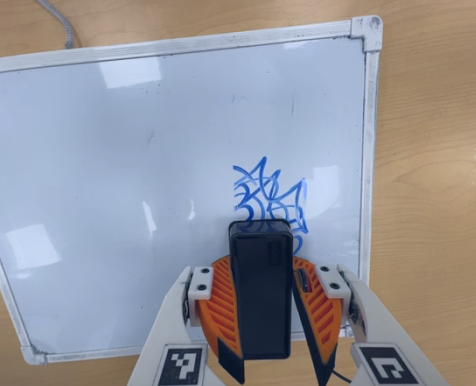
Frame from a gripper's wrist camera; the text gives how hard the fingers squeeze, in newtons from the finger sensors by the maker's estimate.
{"total": 9.8, "left": 9.7, "right": 10.0}